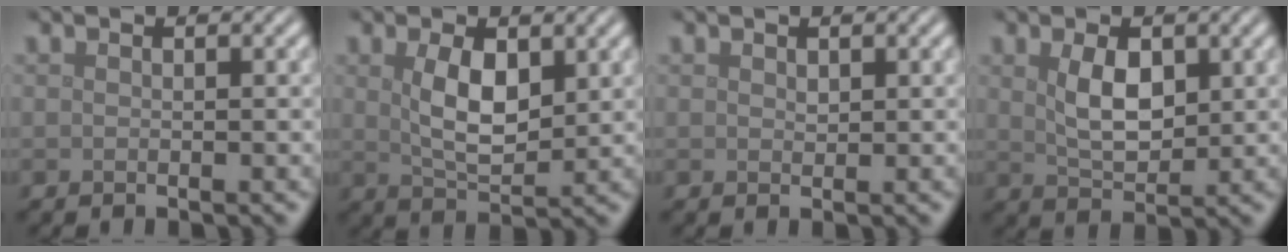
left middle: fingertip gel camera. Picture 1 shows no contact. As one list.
[{"total": 4.3, "force": [1.2, 2.1, 3.5], "torque": [-0.073, -0.003, 0.026]}, {"total": 0.6, "force": [0.4, 0.3, 0.3], "torque": [-0.006, -0.002, 0.008]}, {"total": 3.7, "force": [1.0, 2.0, 2.9], "torque": [-0.060, -0.002, 0.024]}]